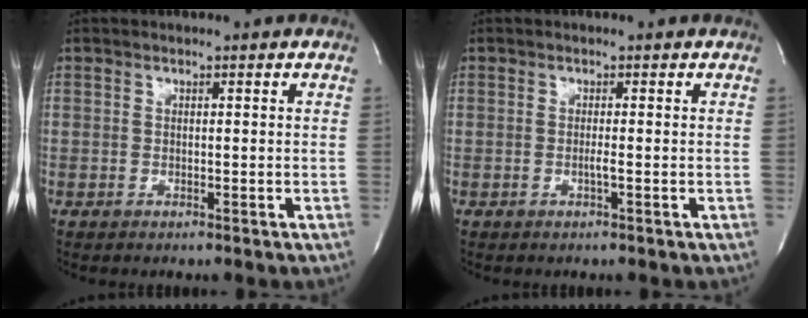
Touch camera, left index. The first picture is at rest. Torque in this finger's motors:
{"motor_torque": [0.03, -0.02, 0.01, 0.00]}